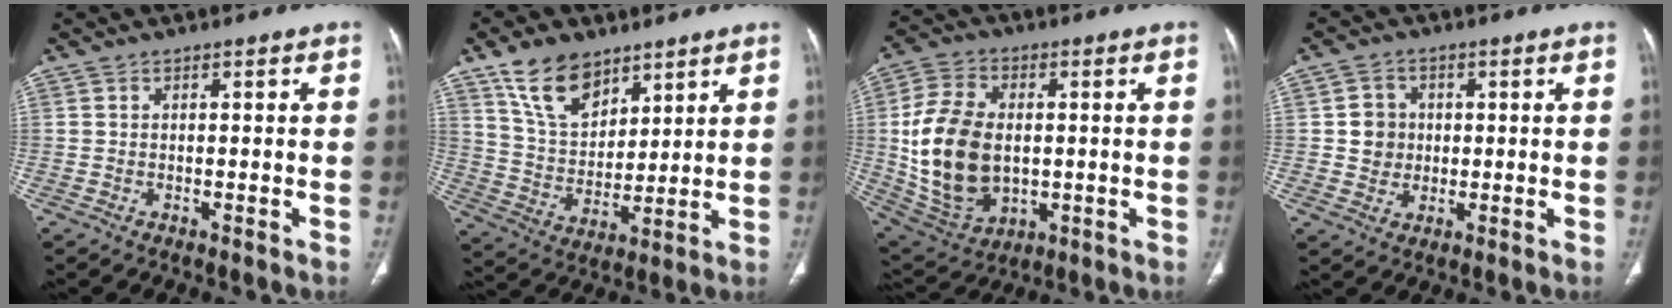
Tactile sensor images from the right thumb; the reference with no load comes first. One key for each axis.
{"total": 12.4, "fx": 8.1, "fy": 7.3, "fz": 6.0, "tx": -0.080, "ty": -0.042, "tz": 0.157}
{"total": 19.1, "fx": -0.1, "fy": 12.6, "fz": 14.3, "tx": -0.269, "ty": -0.002, "tz": 0.016}
{"total": 5.4, "fx": 0.4, "fy": 5.1, "fz": 1.8, "tx": -0.004, "ty": 0.004, "tz": 0.005}